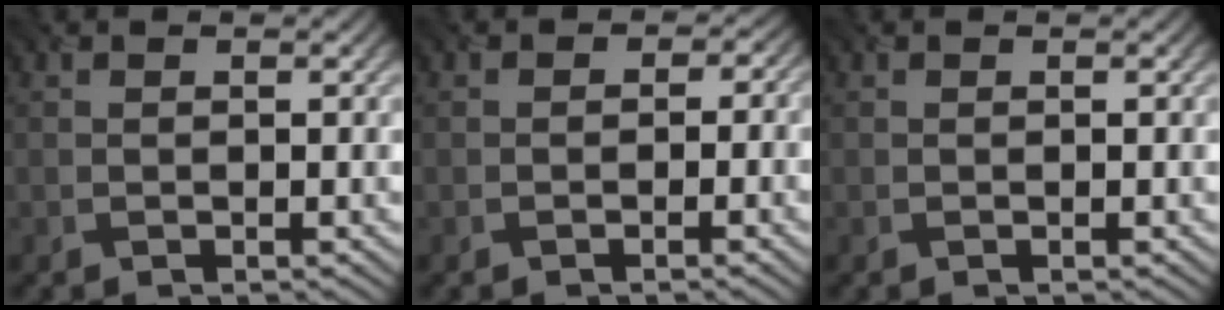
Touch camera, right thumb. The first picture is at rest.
{"total": 1.4, "force": [-0.4, 1.3, 0.4], "torque": [0.002, -0.004, -0.009]}
{"total": 0.0}